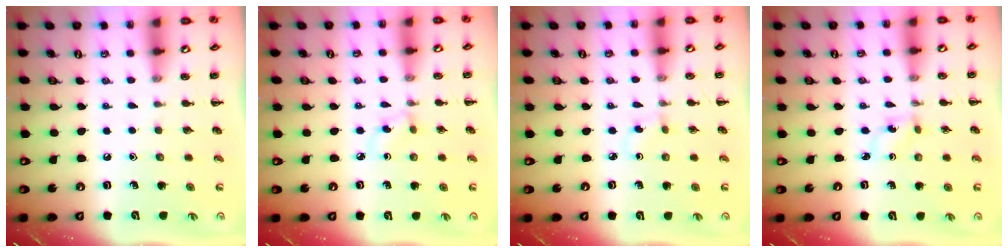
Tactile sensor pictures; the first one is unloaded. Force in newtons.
{"total": 2.9, "press": 2.6, "slide": 1.2}
{"total": 1.9, "press": 1.7, "slide": 0.9}
{"total": 2.5, "press": 2.3, "slide": 1.0}